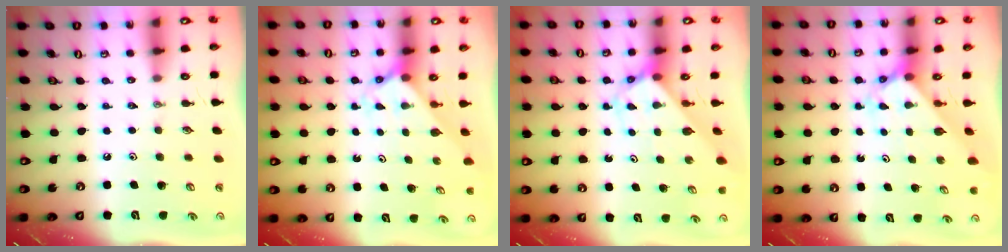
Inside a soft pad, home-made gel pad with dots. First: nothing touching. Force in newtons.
{"total": 2.1, "press": 2.1, "slide": 0.1}
{"total": 2.8, "press": 2.8, "slide": 0.2}
{"total": 2.3, "press": 2.3, "slide": 0.2}